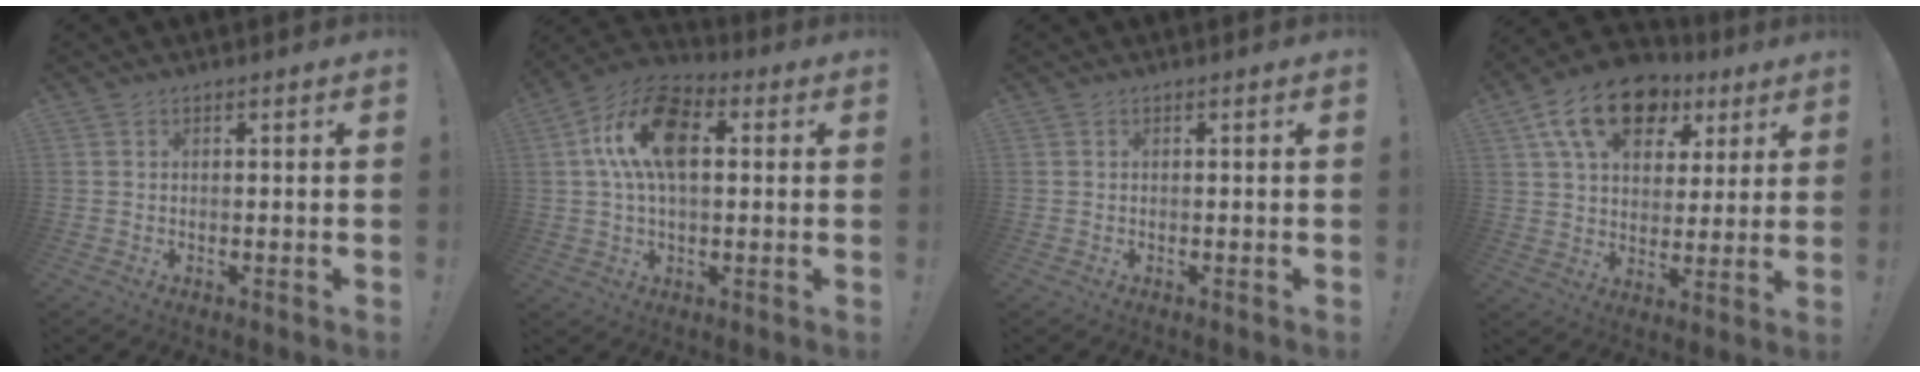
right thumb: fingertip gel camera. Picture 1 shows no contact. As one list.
[{"total": 16.0, "force": [3.5, 8.8, 12.9], "torque": [-0.221, 0.012, 0.065]}, {"total": 0.0}, {"total": 17.2, "force": [8.5, 11.1, 10.1], "torque": [-0.159, -0.034, 0.154]}]